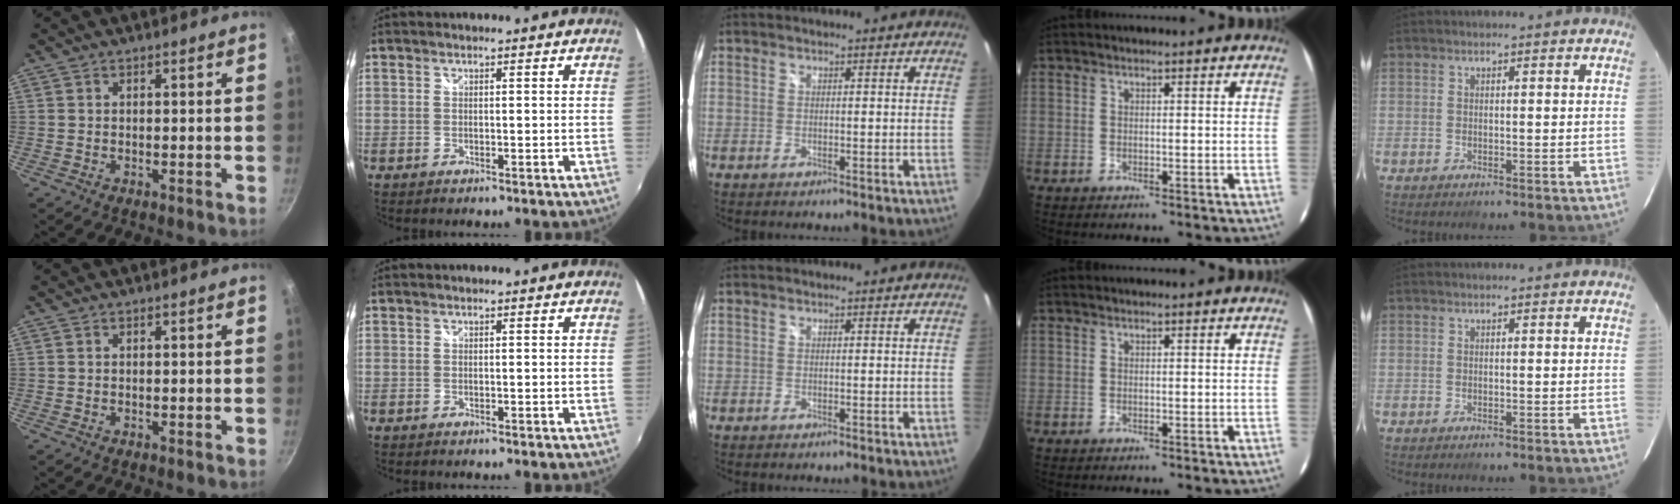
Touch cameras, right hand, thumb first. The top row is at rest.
{}